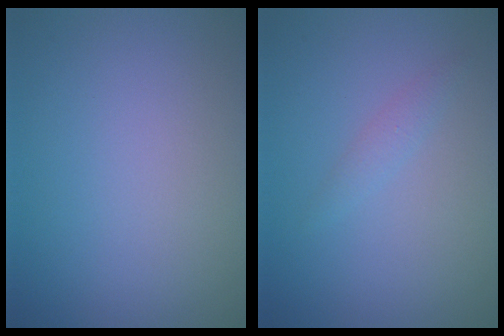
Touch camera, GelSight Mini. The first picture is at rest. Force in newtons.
{"total": 0.9, "press": 0.9, "slide": 0.0}